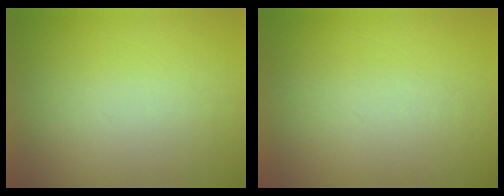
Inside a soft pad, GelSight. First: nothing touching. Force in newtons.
{"total": 5.1}